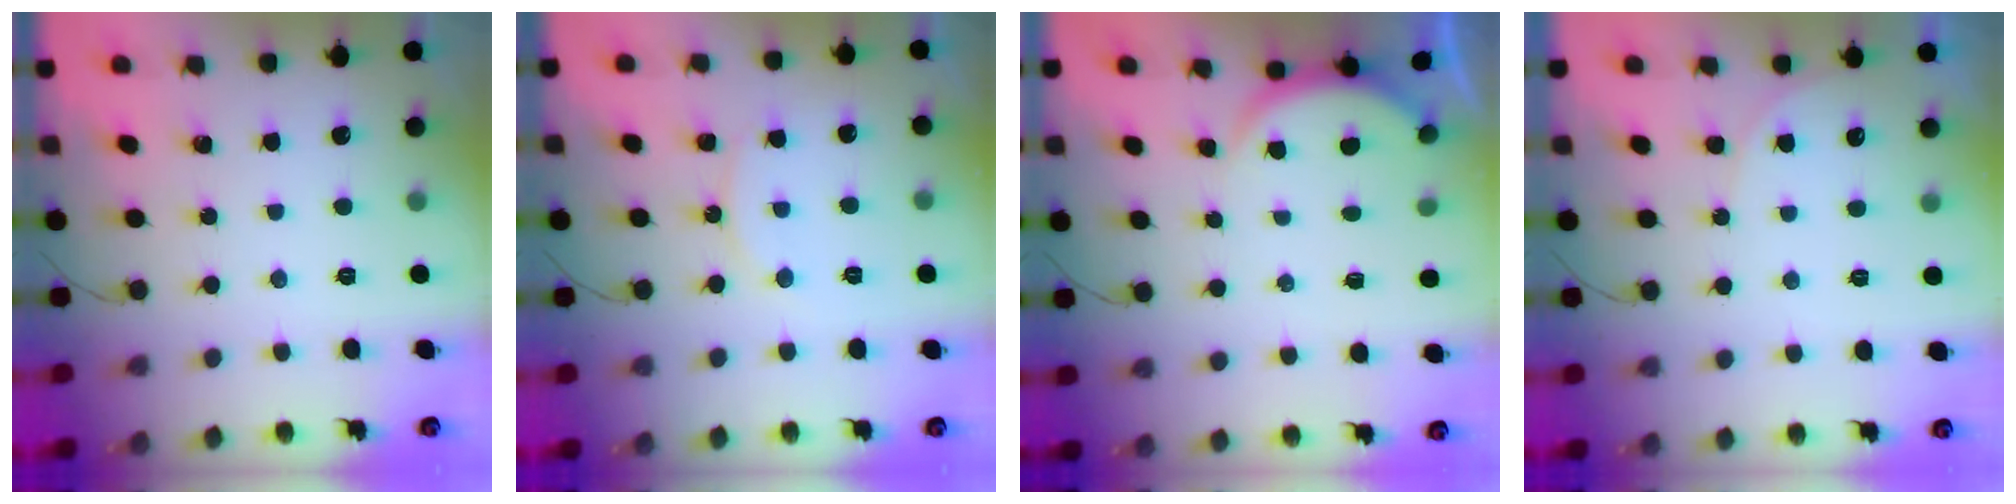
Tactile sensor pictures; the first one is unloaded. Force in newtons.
{"total": 7.9, "press": 7.9, "slide": 0.4}
{"total": 2.5, "press": 2.5, "slide": 0.6}
{"total": 4.7, "press": 4.7, "slide": 0.3}